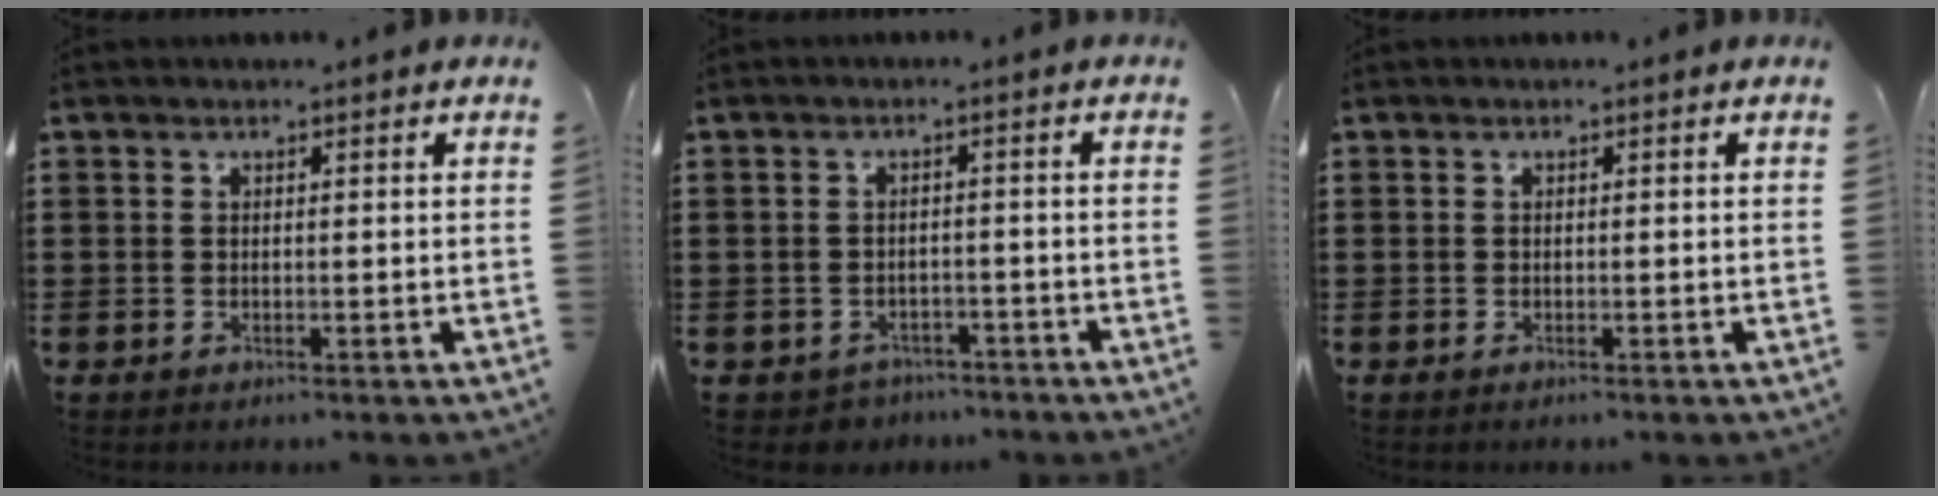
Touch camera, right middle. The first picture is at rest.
{"total": 1.9, "force": [-1.8, 0.7, -0.2], "torque": [-0.005, 0.002, -0.042]}
{"total": 0.0}